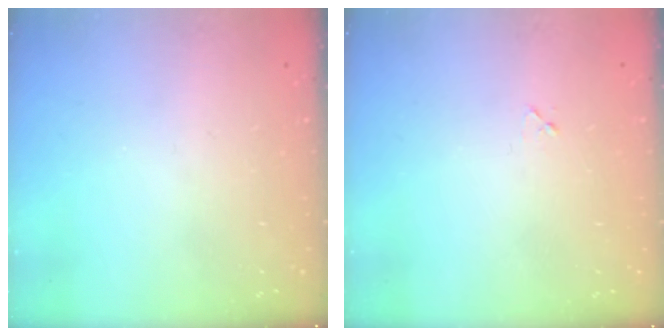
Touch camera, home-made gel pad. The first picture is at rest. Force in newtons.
{"total": 2.2, "press": 2.2, "slide": 0.1}